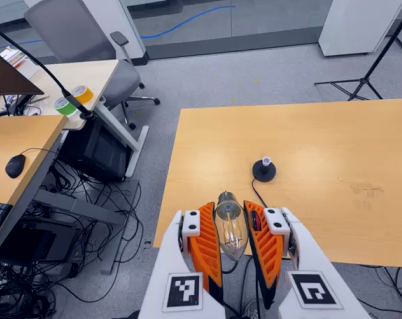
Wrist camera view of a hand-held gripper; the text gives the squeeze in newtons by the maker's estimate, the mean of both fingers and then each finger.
{"total": 20.9, "left": 22.6, "right": 19.2}